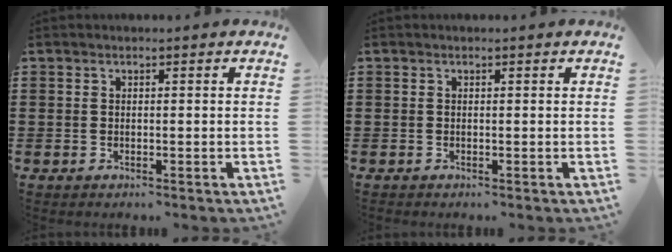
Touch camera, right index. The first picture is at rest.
{"total": 0.0}